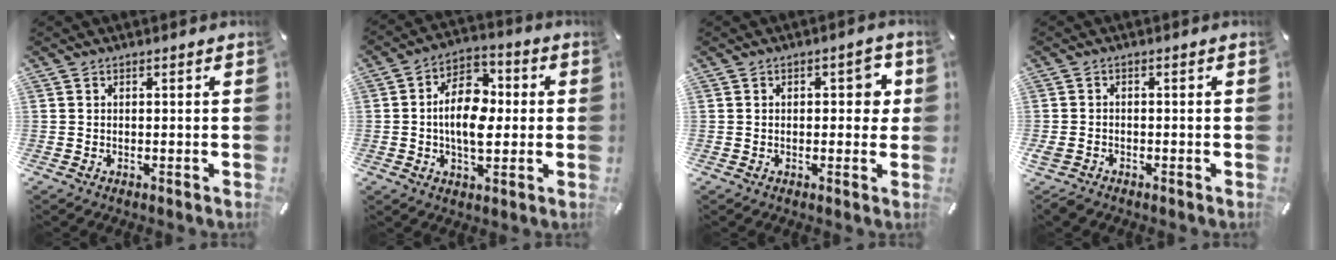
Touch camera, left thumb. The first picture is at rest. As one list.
[{"total": 12.2, "force": [-0.7, 8.0, 9.2], "torque": [-0.161, 0.011, -0.012]}, {"total": 4.5, "force": [0.6, 2.4, 3.8], "torque": [-0.036, -0.003, -0.002]}, {"total": 2.0, "force": [-1.4, 1.3, 0.8], "torque": [-0.021, 0.004, -0.030]}]